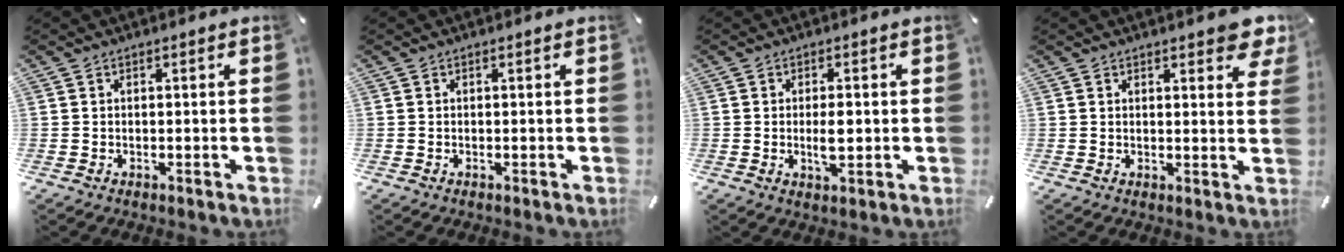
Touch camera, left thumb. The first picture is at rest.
{"total": 0.0}
{"total": 4.2, "force": [-0.2, 1.8, 3.8], "torque": [-0.077, -0.009, -0.009]}
{"total": 5.4, "force": [4.1, 1.6, 3.1], "torque": [-0.032, -0.028, 0.066]}